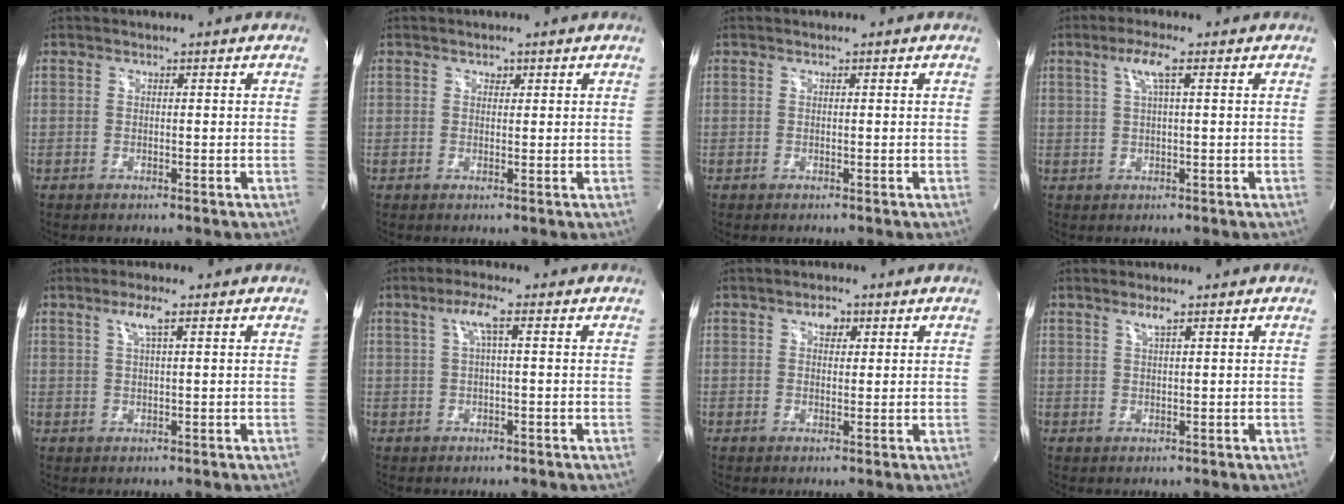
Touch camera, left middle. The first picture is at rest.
{"total": 0.9, "force": [0.6, 0.5, 0.4], "torque": [-0.008, -0.004, 0.009]}
{"total": 0.0}
{"total": 3.7, "force": [1.6, 0.0, 3.3], "torque": [-0.072, 0.005, 0.032]}
{"total": 3.0, "force": [1.6, 0.0, 2.6], "torque": [-0.058, 0.000, 0.032]}
{"total": 3.7, "force": [1.3, 0.1, 3.5], "torque": [-0.074, 0.009, 0.026]}
{"total": 2.4, "force": [1.2, 1.4, 1.5], "torque": [-0.027, 0.006, 0.020]}
{"total": 1.7, "force": [1.1, -0.1, 1.3], "torque": [-0.030, -0.002, 0.023]}